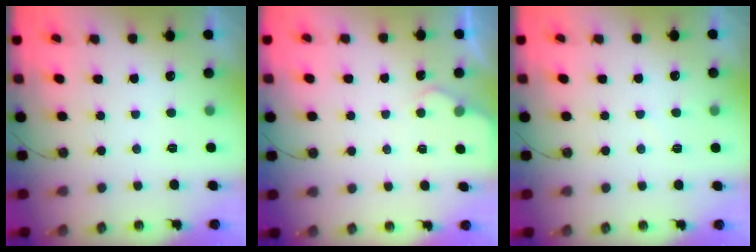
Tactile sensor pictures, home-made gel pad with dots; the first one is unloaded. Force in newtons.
{"total": 3.4, "press": 3.4, "slide": 0.4}
{"total": 3.7, "press": 3.7, "slide": 0.4}